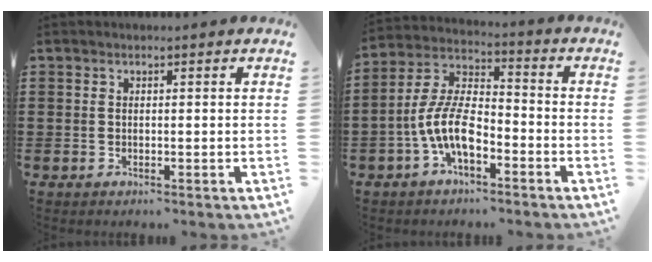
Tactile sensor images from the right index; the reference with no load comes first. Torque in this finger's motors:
{"motor_torque": [0.72, -0.49, 0.38, 0.21]}